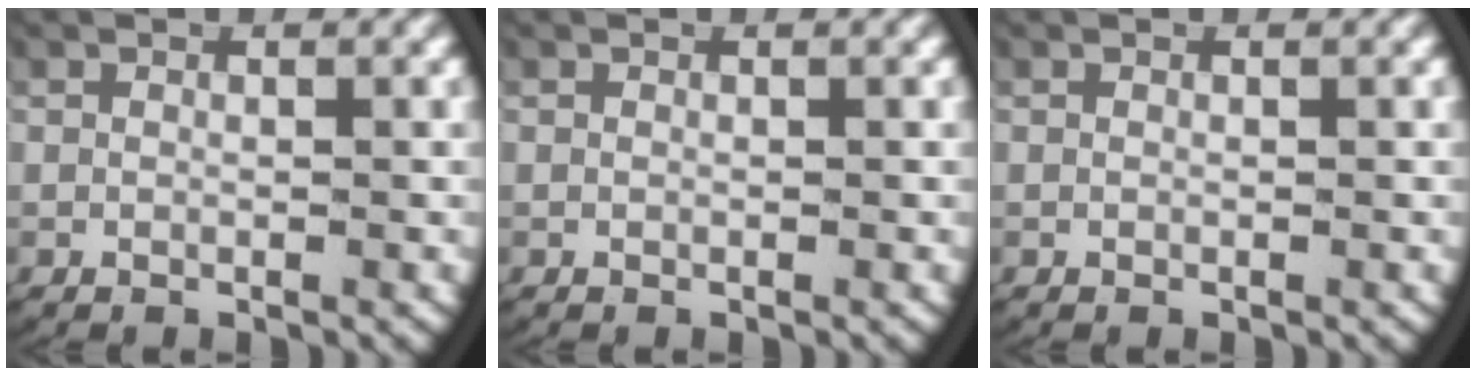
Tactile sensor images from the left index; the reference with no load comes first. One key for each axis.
{"total": 0.0}
{"total": 0.0}